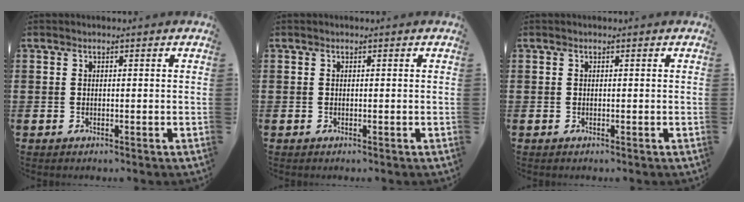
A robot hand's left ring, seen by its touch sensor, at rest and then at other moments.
{"total": 0.0}
{"total": 0.0}